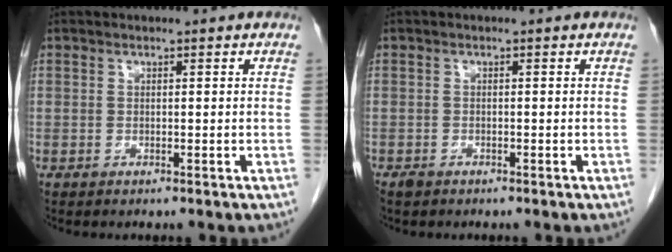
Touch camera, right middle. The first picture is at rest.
{"total": 0.8, "force": [-0.7, 0.5, 0.2], "torque": [-0.009, 0.000, -0.012]}